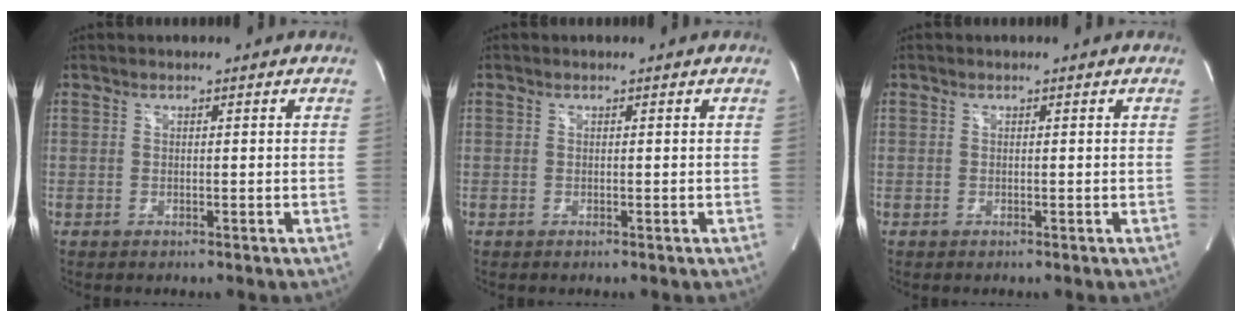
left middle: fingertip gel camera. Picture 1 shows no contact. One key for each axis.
{"total": 0.0}
{"total": 0.0}